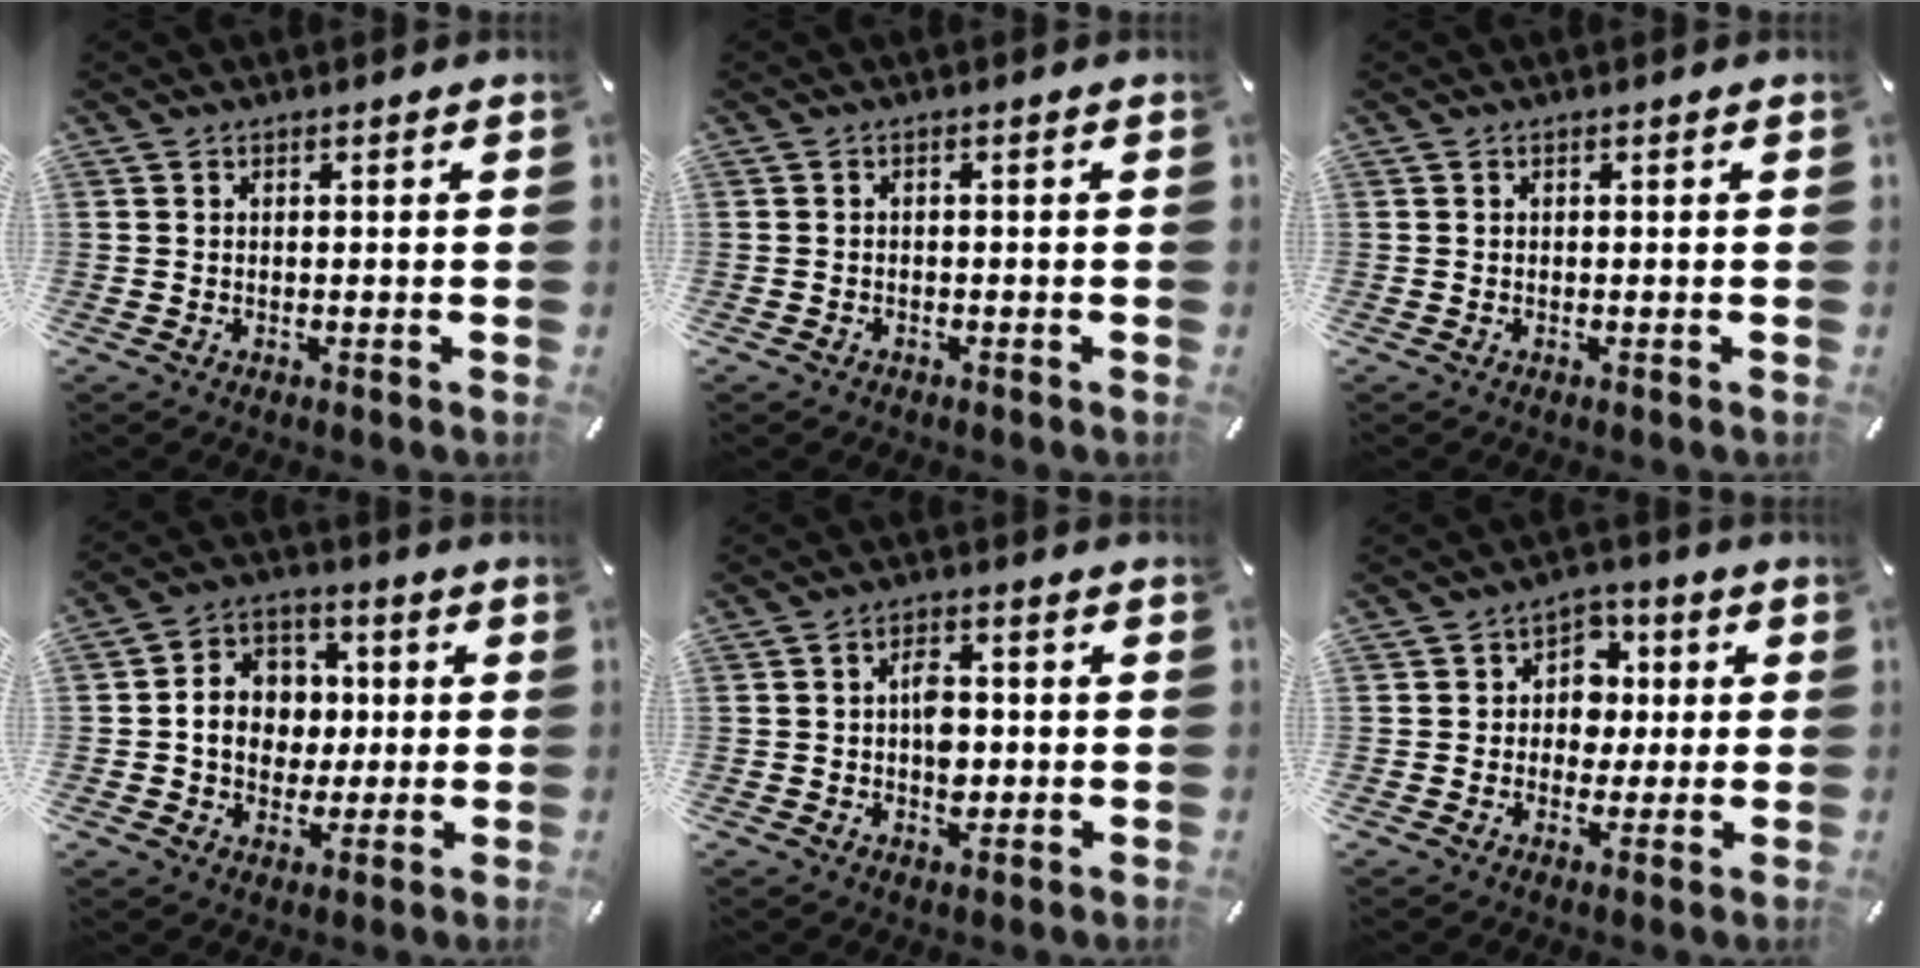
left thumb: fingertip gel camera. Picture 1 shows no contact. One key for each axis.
{"total": 1.0, "fx": -0.7, "fy": 0.7, "fz": 0.2, "tx": -0.004, "ty": 0.004, "tz": -0.017}
{"total": 0.0}
{"total": 10.1, "fx": -0.3, "fy": 8.9, "fz": 4.8, "tx": -0.087, "ty": 0.019, "tz": 0.000}
{"total": 5.9, "fx": -0.3, "fy": 3.9, "fz": 4.4, "tx": -0.058, "ty": 0.001, "tz": -0.008}
{"total": 7.7, "fx": -0.1, "fy": 7.0, "fz": 3.2, "tx": -0.045, "ty": 0.013, "tz": -0.005}